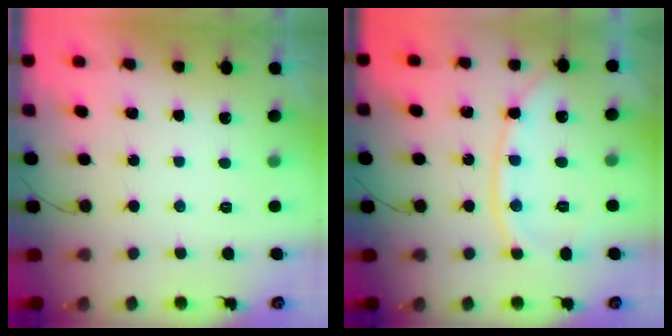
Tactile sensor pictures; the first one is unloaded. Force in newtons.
{"total": 10.3, "press": 10.2, "slide": 1.3}